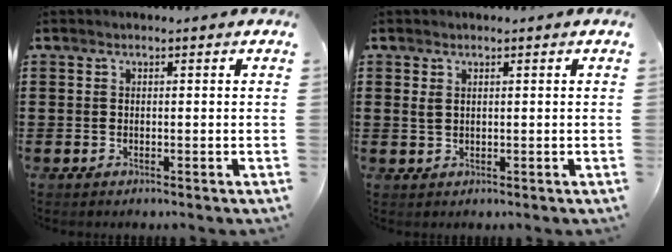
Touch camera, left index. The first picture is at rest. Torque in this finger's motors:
{"motor_torque": [0.39, -0.35, 0.06, 0.00]}